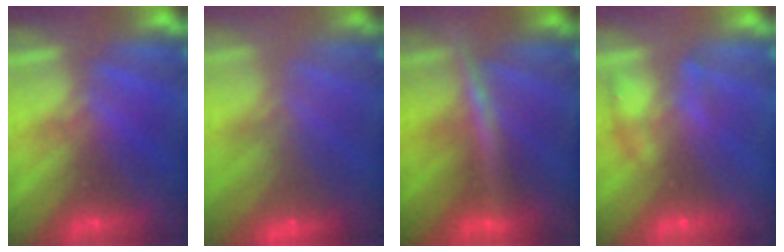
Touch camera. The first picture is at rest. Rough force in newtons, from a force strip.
{"total": 5.7}
{"total": 2.4}
{"total": 2.2}